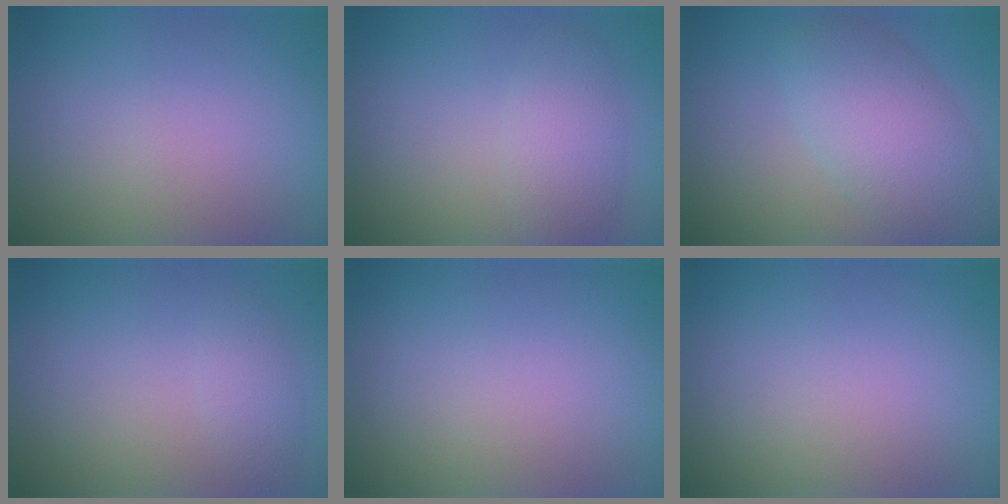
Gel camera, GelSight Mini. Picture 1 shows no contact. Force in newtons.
{"total": 2.7, "press": 2.7, "slide": 0.1}
{"total": 6.0, "press": 6.0, "slide": 0.4}
{"total": 1.4, "press": 1.4, "slide": 0.1}
{"total": 0.0}
{"total": 0.0}